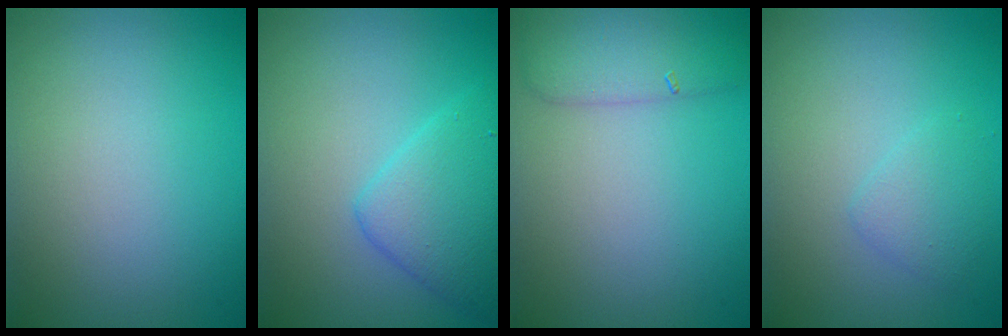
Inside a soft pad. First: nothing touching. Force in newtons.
{"total": 4.2, "press": 4.2, "slide": 0.0}
{"total": 3.2, "press": 3.2, "slide": 0.1}
{"total": 1.6, "press": 1.6, "slide": 0.1}